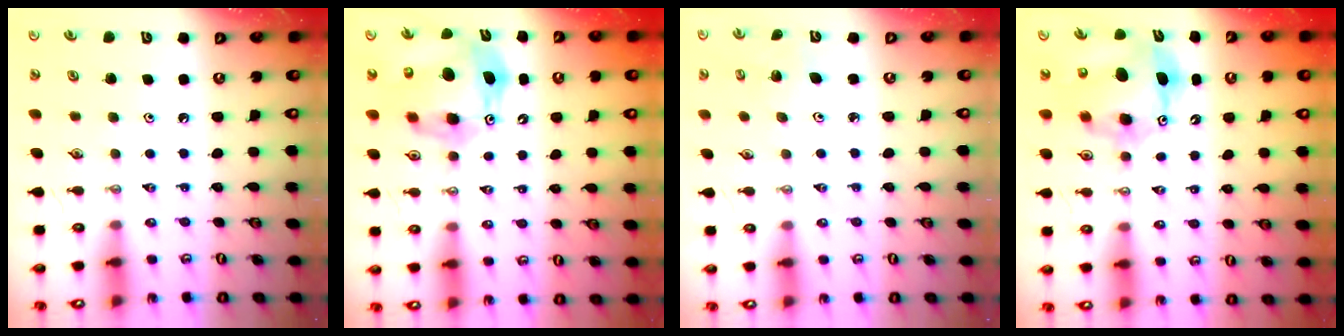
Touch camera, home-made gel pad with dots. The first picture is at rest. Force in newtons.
{"total": 14.1, "press": 14.0, "slide": 1.8}
{"total": 2.3, "press": 2.3, "slide": 0.2}
{"total": 10.8, "press": 10.5, "slide": 2.6}